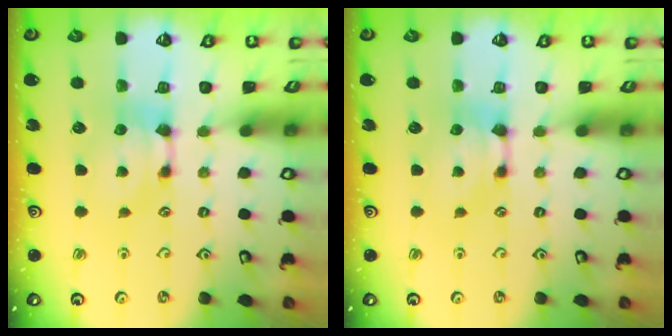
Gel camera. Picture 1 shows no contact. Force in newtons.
{"total": 0.0}